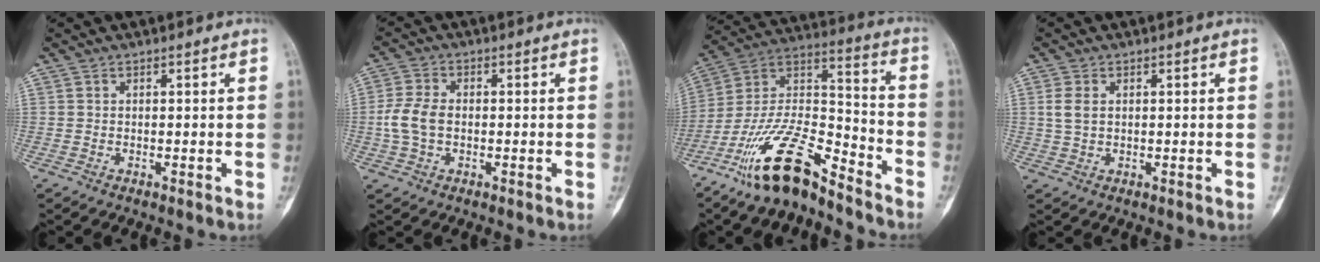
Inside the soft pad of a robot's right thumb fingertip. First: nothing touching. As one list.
[{"total": 6.3, "force": [-0.5, 4.1, 4.7], "torque": [-0.108, 0.011, -0.013]}, {"total": 17.8, "force": [-13.0, 5.5, 10.8], "torque": [-0.192, 0.089, -0.242]}, {"total": 3.3, "force": [0.6, 2.1, 2.4], "torque": [-0.055, 0.001, 0.014]}]